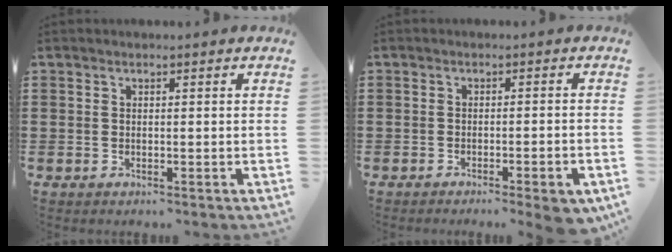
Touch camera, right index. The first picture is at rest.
{"total": 2.6, "force": [-1.9, 0.0, 1.7], "torque": [-0.025, -0.003, -0.033]}